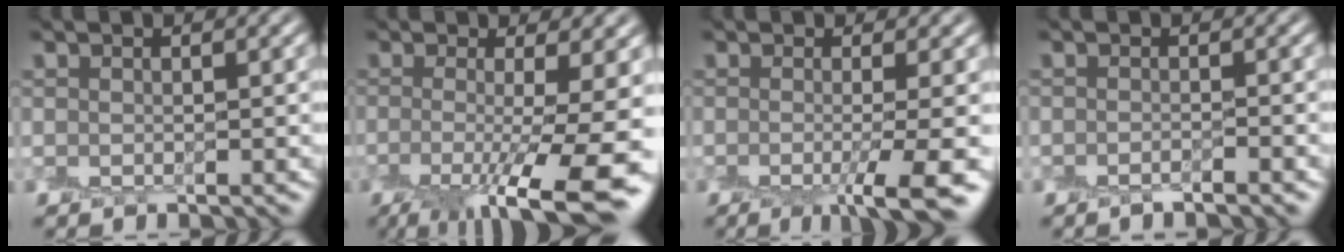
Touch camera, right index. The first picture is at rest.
{"total": 10.8, "force": [-2.5, 2.9, 10.2], "torque": [-0.155, -0.009, -0.030]}
{"total": 5.9, "force": [-1.8, 1.2, 5.5], "torque": [-0.065, -0.010, -0.031]}
{"total": 1.1, "force": [-1.0, -0.2, 0.4], "torque": [-0.004, -0.002, -0.023]}